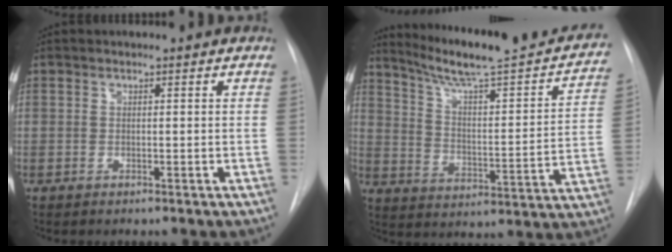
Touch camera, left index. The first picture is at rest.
{"total": 24.3, "force": [21.0, 2.9, 12.0], "torque": [-0.175, -0.036, 0.284]}